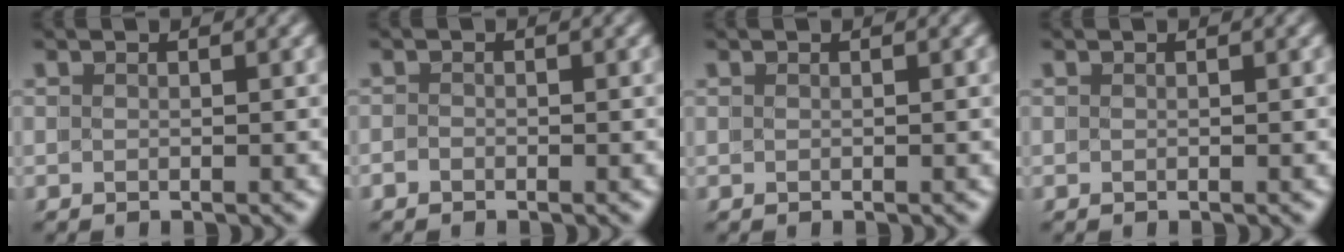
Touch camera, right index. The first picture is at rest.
{"total": 1.0, "force": [-0.9, -0.1, -0.5], "torque": [0.012, -0.002, -0.018]}
{"total": 0.0}
{"total": 0.0}